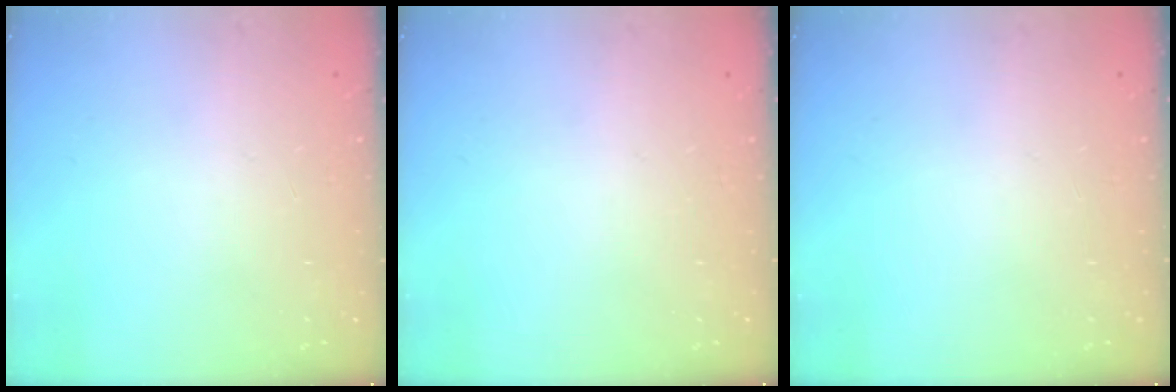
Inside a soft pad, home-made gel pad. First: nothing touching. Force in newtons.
{"total": 0.0}
{"total": 0.0}